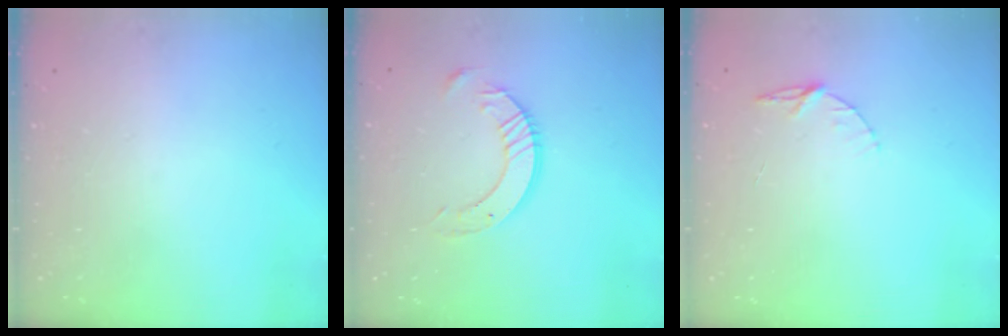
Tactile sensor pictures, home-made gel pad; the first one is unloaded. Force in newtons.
{"total": 10.1, "press": 10.0, "slide": 1.0}
{"total": 5.2, "press": 5.1, "slide": 0.5}